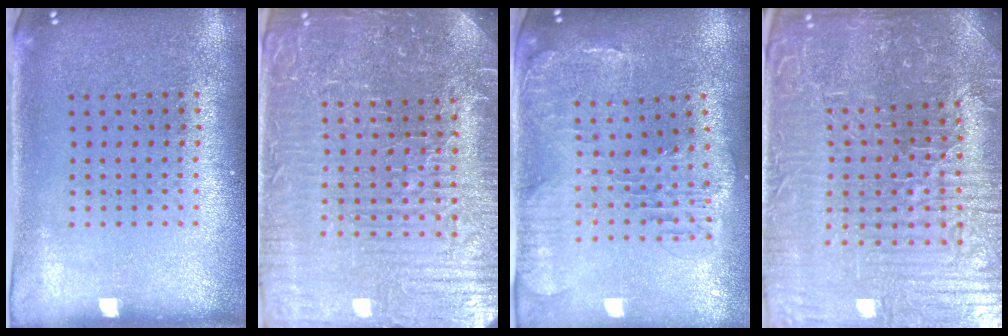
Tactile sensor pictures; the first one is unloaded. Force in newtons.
{"total": 5.5, "press": 5.1, "slide": 2.0}
{"total": 1.5, "press": 1.4, "slide": 0.4}
{"total": 5.6, "press": 5.4, "slide": 1.6}